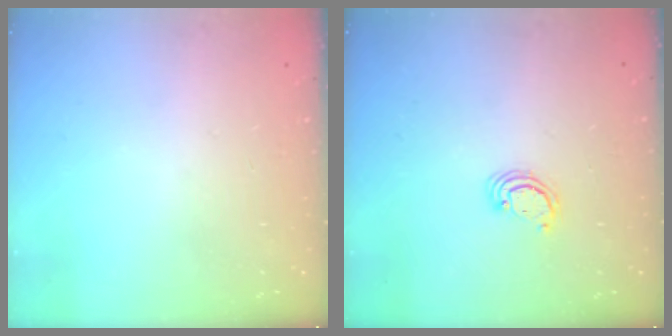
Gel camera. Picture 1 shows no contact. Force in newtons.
{"total": 2.6, "press": 2.5, "slide": 0.3}